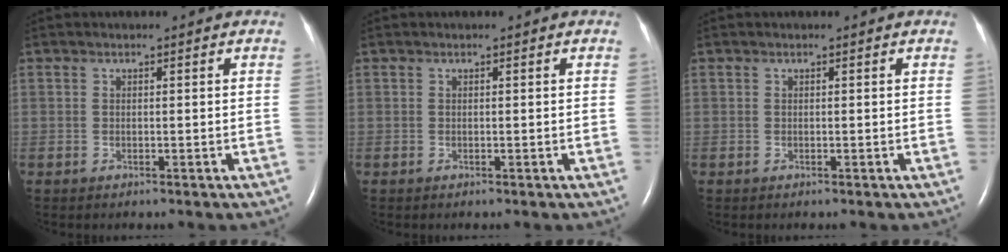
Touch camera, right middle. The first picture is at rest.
{"total": 0.0}
{"total": 0.0}